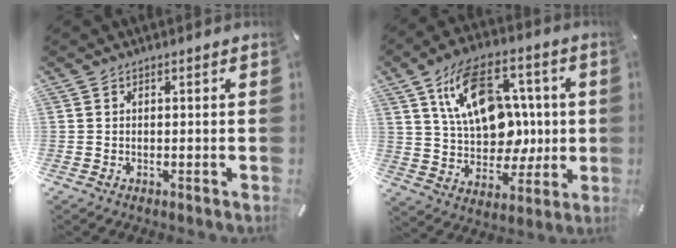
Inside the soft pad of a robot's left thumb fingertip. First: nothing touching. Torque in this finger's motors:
{"motor_torque": [2.51, 2.50, 1.51, -1.26, 0.22]}